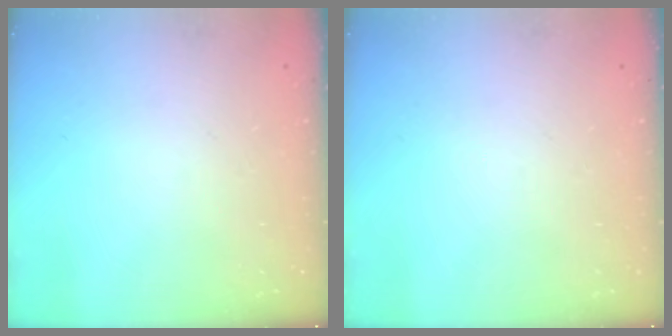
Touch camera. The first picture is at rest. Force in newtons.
{"total": 0.0}